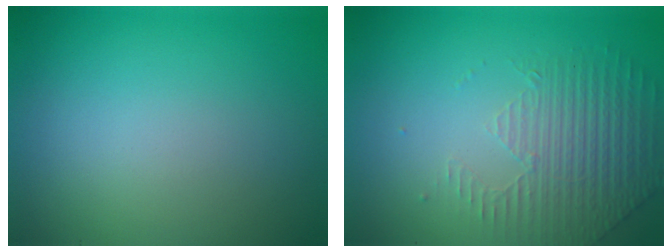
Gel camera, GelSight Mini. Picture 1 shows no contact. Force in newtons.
{"total": 2.1, "press": 1.8, "slide": 1.0}